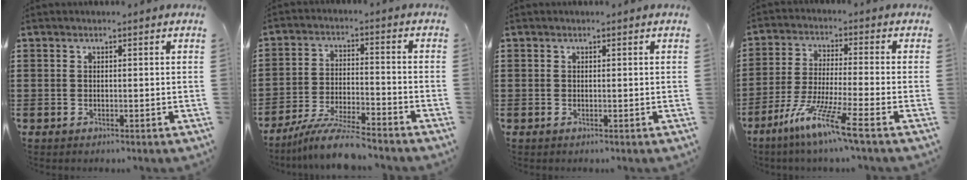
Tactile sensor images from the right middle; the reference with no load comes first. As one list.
[{"total": 7.9, "force": [-7.2, 0.2, 3.3], "torque": [-0.063, 0.001, -0.137]}, {"total": 0.0}, {"total": 9.3, "force": [-6.5, -0.2, 6.7], "torque": [-0.141, -0.015, -0.128]}]